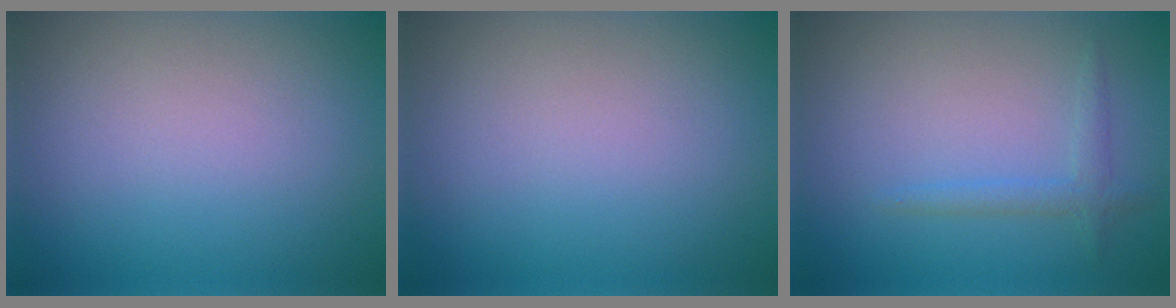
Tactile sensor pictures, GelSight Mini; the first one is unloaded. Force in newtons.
{"total": 0.0}
{"total": 1.4, "press": 1.4, "slide": 0.1}